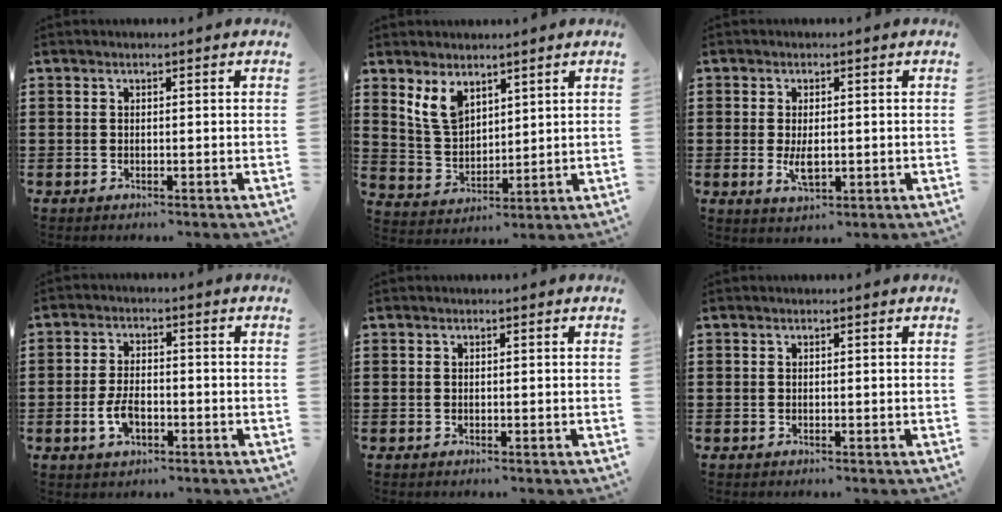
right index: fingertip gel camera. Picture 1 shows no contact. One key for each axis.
{"total": 6.2, "fx": 3.9, "fy": 3.5, "fz": 3.3, "tx": -0.086, "ty": -0.001, "tz": 0.072}
{"total": 3.4, "fx": -0.2, "fy": 1.7, "fz": 3.0, "tx": -0.064, "ty": -0.002, "tz": -0.005}
{"total": 4.4, "fx": -1.6, "fy": 2.3, "fz": 3.4, "tx": -0.081, "ty": -0.002, "tz": -0.033}
{"total": 0.0}
{"total": 0.0}